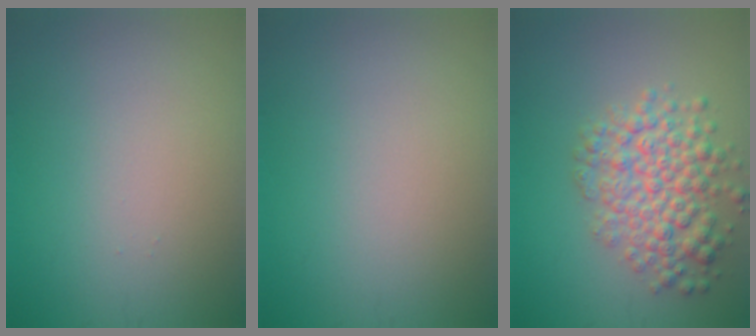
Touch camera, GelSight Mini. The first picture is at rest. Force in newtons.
{"total": 0.0}
{"total": 5.4, "press": 5.4, "slide": 0.2}